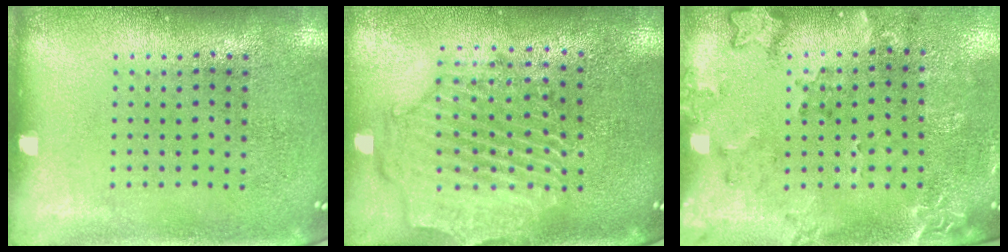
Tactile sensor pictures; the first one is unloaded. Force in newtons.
{"total": 2.3, "press": 2.2, "slide": 0.8}
{"total": 1.9, "press": 1.6, "slide": 1.1}